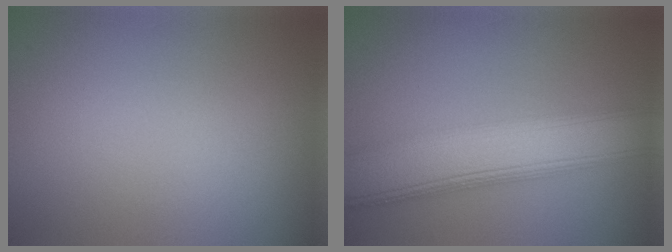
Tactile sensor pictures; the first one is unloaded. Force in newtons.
{"total": 8.6, "press": 8.6, "slide": 0.3}